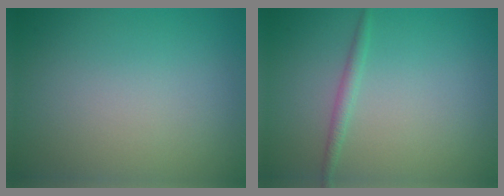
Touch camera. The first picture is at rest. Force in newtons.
{"total": 1.1, "press": 1.1, "slide": 0.0}